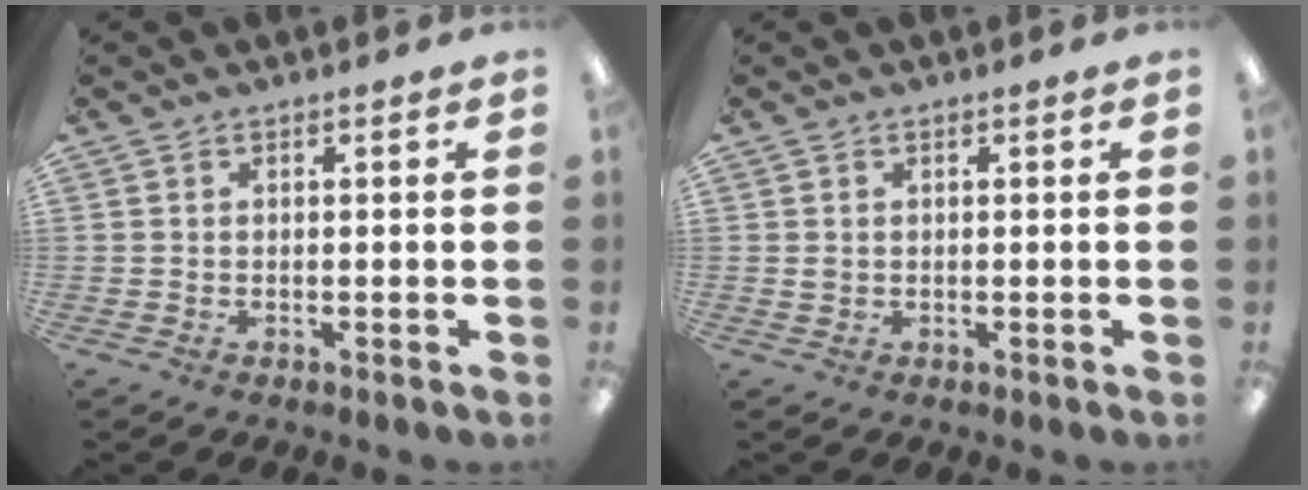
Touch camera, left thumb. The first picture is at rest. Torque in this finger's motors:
{"motor_torque": [-0.09, 0.08, 0.03, -0.05, 0.00]}